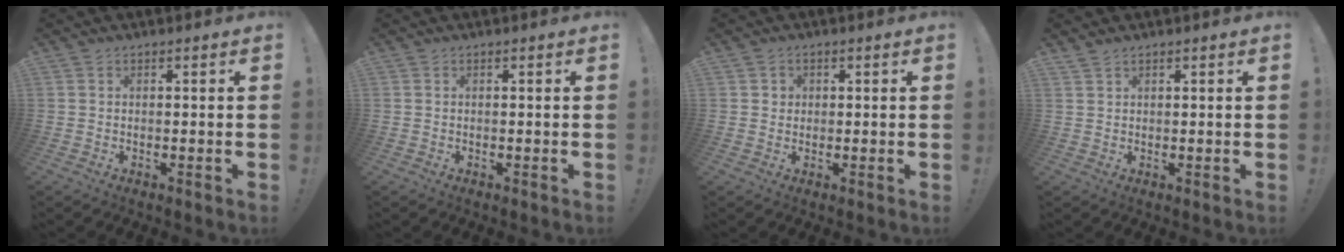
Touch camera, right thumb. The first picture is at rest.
{"total": 0.0}
{"total": 1.9, "force": [0.6, 1.8, 0.3], "torque": [-0.002, -0.001, 0.008]}
{"total": 1.7, "force": [1.6, 0.5, 0.5], "torque": [-0.006, -0.008, 0.030]}